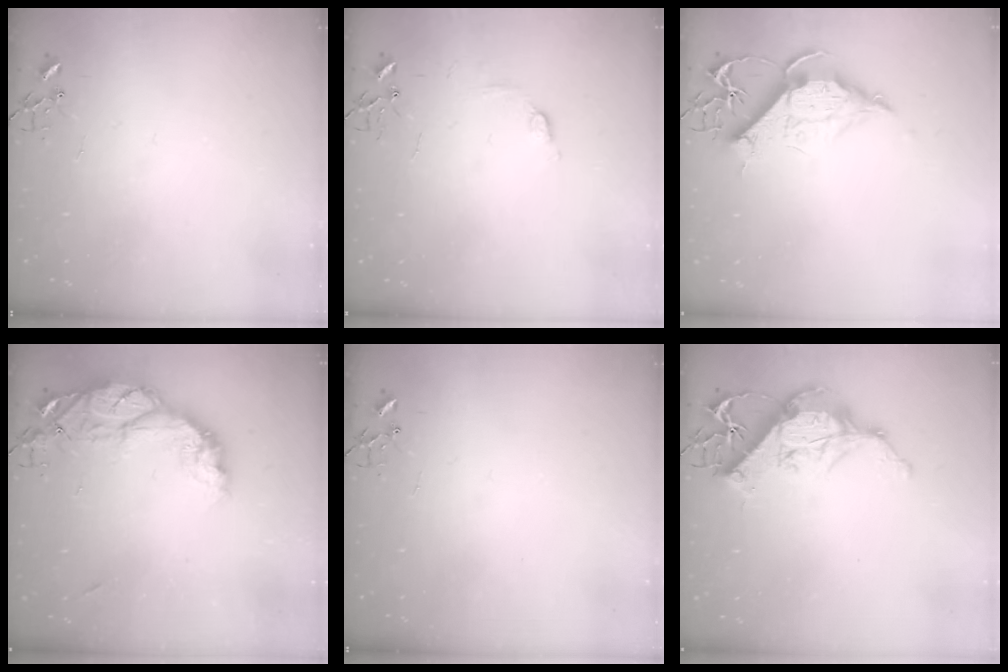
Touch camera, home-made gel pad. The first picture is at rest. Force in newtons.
{"total": 5.7, "press": 5.6, "slide": 0.8}
{"total": 12.5, "press": 12.4, "slide": 1.5}
{"total": 15.7, "press": 15.7, "slide": 1.4}
{"total": 0.0}
{"total": 15.3, "press": 15.1, "slide": 2.1}